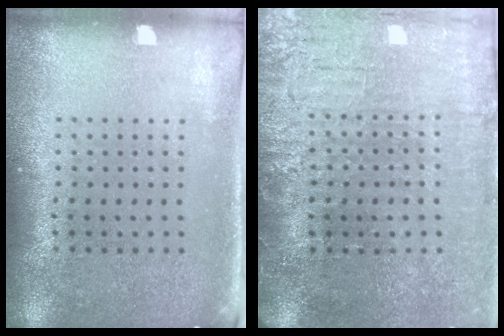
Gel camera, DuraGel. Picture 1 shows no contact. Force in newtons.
{"total": 3.9, "press": 3.6, "slide": 1.5}